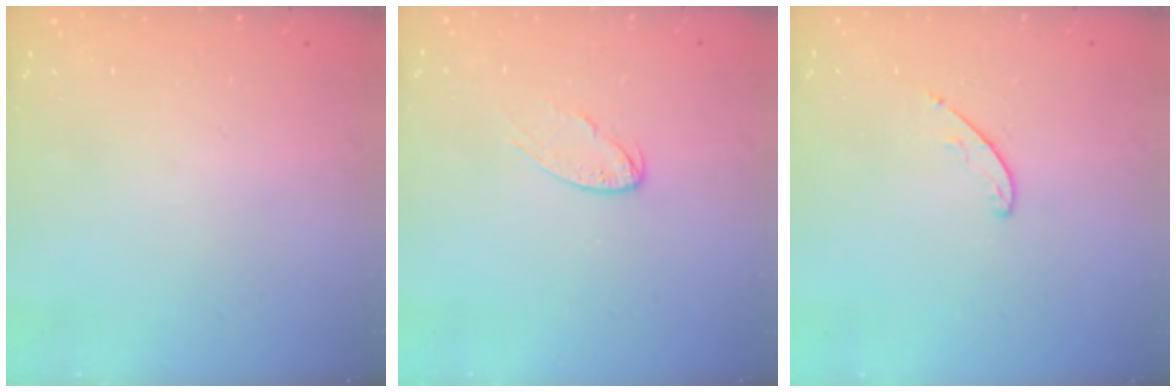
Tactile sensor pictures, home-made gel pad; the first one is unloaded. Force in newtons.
{"total": 5.4, "press": 5.3, "slide": 0.5}
{"total": 3.8, "press": 3.8, "slide": 0.3}